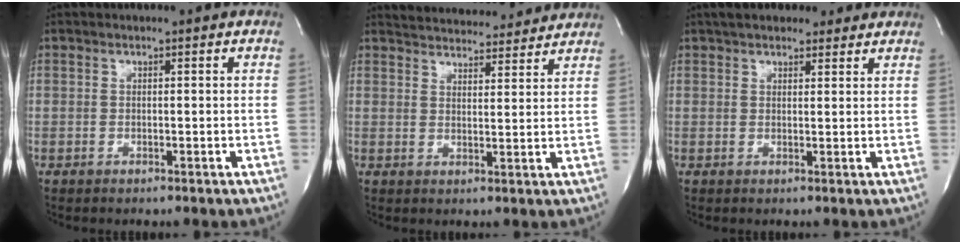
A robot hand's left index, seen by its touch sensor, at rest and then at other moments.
{"total": 12.2, "force": [11.7, 2.2, 2.3], "torque": [-0.027, 0.008, 0.149]}
{"total": 8.5, "force": [6.8, 3.3, 3.9], "torque": [-0.047, 0.024, 0.098]}